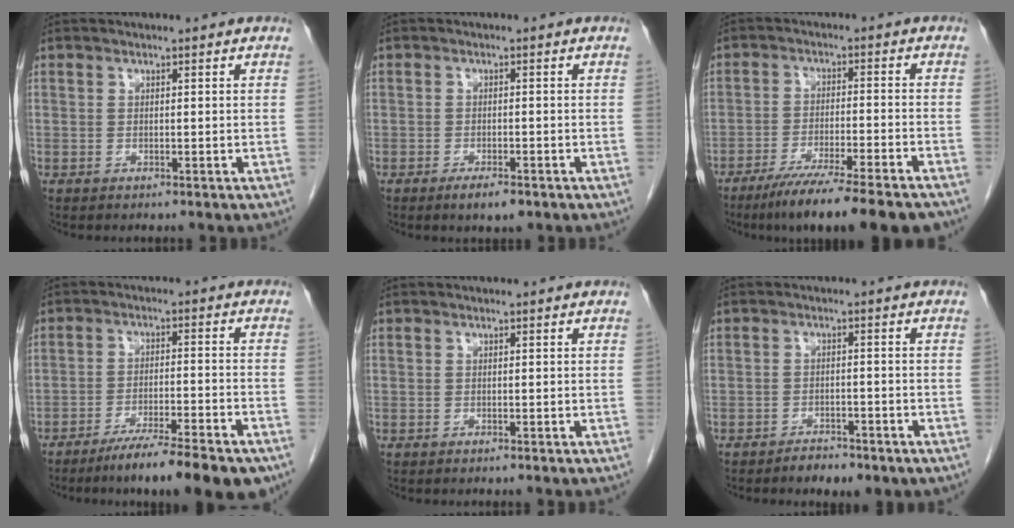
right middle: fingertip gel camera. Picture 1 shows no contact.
{"total": 2.9, "force": [-1.9, 0.8, 2.0], "torque": [-0.037, -0.003, -0.027]}
{"total": 14.0, "force": [-11.1, 0.2, 8.5], "torque": [-0.117, -0.036, -0.174]}
{"total": 13.2, "force": [-10.2, 0.8, 8.4], "torque": [-0.102, -0.015, -0.155]}
{"total": 0.0}
{"total": 3.8, "force": [-2.8, 1.5, 2.1], "torque": [-0.031, 0.000, -0.036]}